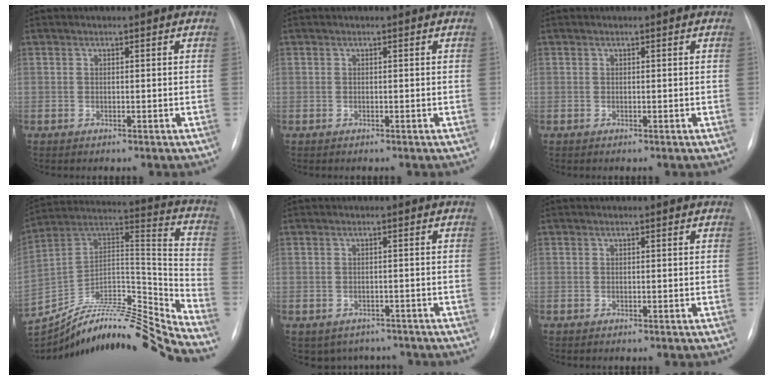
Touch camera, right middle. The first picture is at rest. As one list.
[{"total": 0.0}, {"total": 0.0}, {"total": 26.6, "force": [-24.0, -1.1, 11.3], "torque": [-0.223, 0.008, -0.402]}, {"total": 5.3, "force": [-4.3, 3.1, 0.5], "torque": [0.006, 0.012, -0.050]}, {"total": 0.0}]